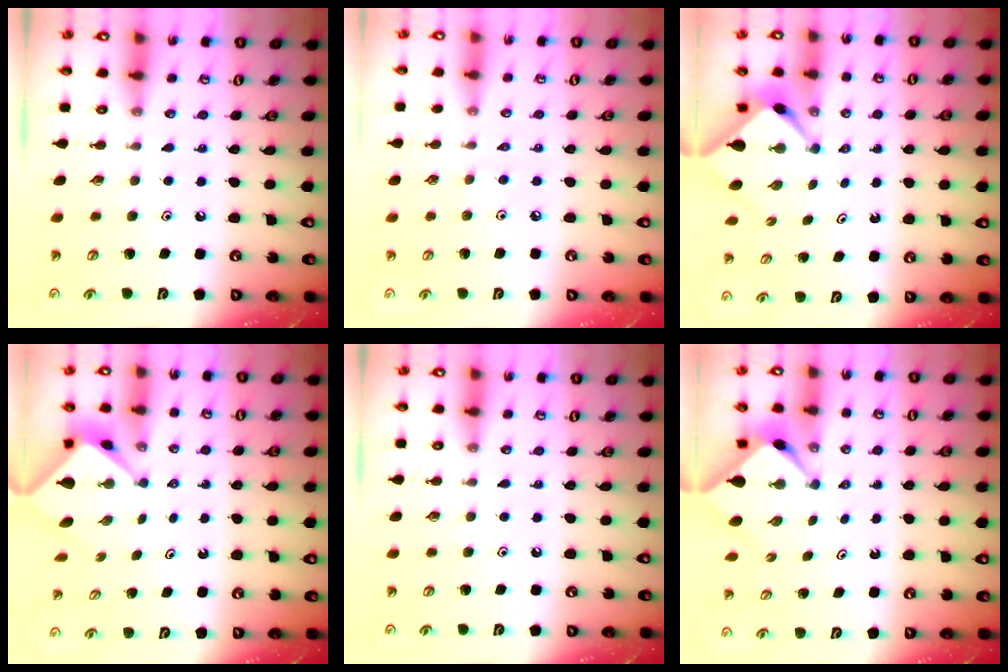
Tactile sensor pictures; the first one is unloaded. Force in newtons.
{"total": 2.1, "press": 2.0, "slide": 0.4}
{"total": 2.7, "press": 2.7, "slide": 0.3}
{"total": 2.3, "press": 2.3, "slide": 0.3}
{"total": 0.0}
{"total": 2.6, "press": 2.6, "slide": 0.3}